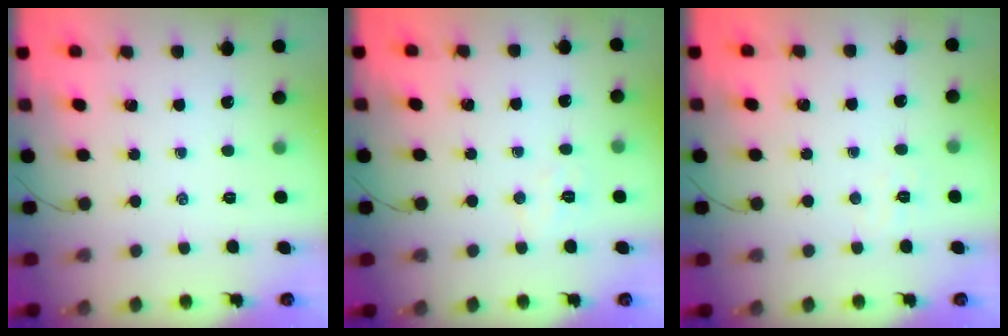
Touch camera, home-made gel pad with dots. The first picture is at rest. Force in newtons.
{"total": 4.8, "press": 4.6, "slide": 1.0}
{"total": 3.8, "press": 3.7, "slide": 0.8}